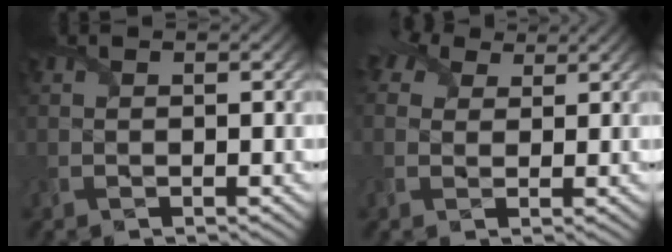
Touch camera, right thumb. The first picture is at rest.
{"total": 4.8, "force": [2.9, 3.1, 2.3], "torque": [-0.059, 0.013, 0.043]}